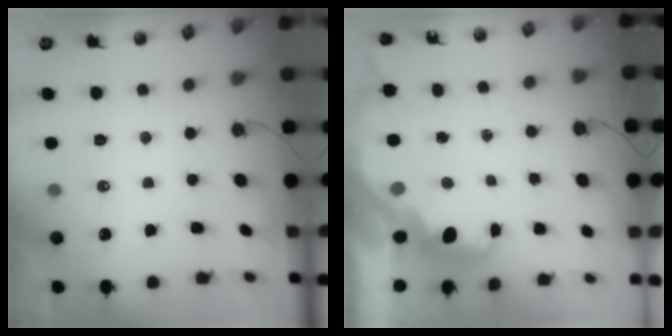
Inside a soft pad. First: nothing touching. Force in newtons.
{"total": 3.8, "press": 3.8, "slide": 0.4}